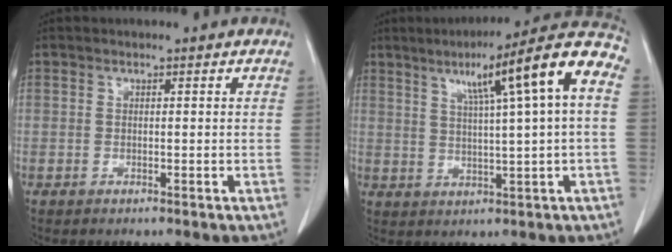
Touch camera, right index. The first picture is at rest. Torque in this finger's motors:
{"motor_torque": [1.34, 0.30, 0.59, 0.15]}